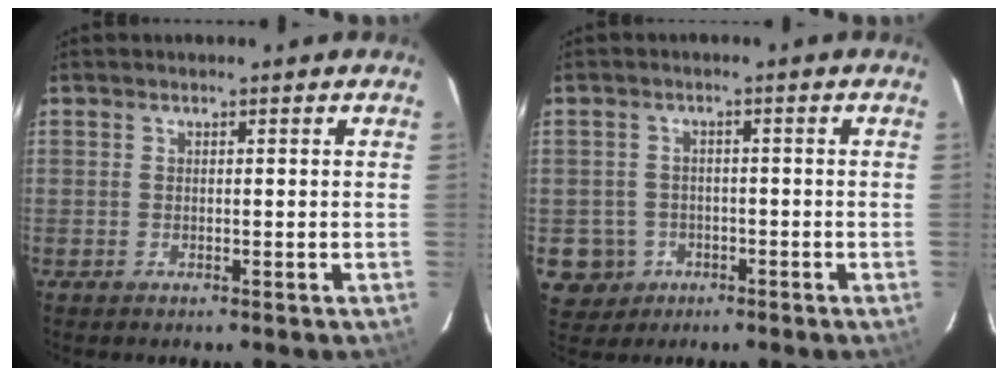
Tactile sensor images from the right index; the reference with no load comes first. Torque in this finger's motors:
{"motor_torque": [-0.33, -0.02, -0.72, -0.21]}